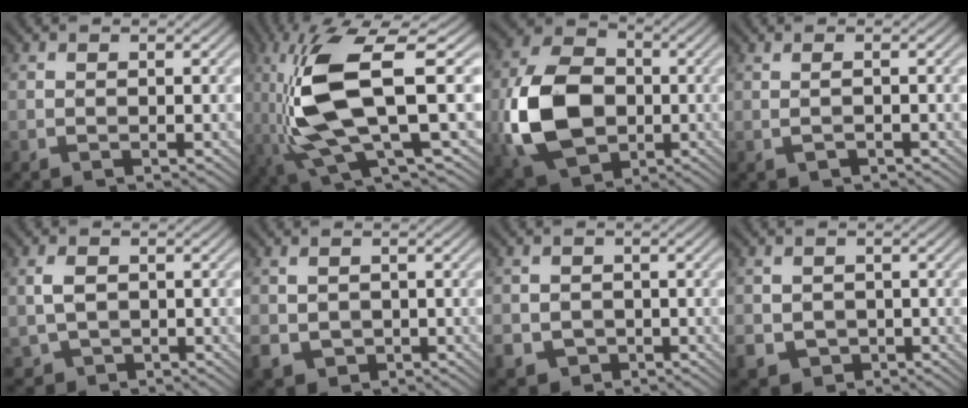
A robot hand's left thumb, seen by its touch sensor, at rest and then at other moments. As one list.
[{"total": 12.1, "force": [-0.7, 3.2, 11.7], "torque": [-0.247, 0.004, -0.009]}, {"total": 14.0, "force": [-2.5, 10.1, 9.4], "torque": [-0.226, -0.001, -0.056]}, {"total": 0.7, "force": [-0.3, 0.0, 0.6], "torque": [-0.013, 0.004, -0.006]}, {"total": 3.4, "force": [-0.1, 2.6, 2.1], "torque": [-0.053, -0.001, 0.001]}, {"total": 3.2, "force": [-0.6, 2.7, 1.6], "torque": [-0.051, -0.010, -0.008]}, {"total": 4.2, "force": [-1.5, 3.7, 1.2], "torque": [-0.037, -0.014, -0.033]}, {"total": 3.6, "force": [-1.0, 3.2, 1.2], "torque": [-0.046, -0.018, -0.014]}]